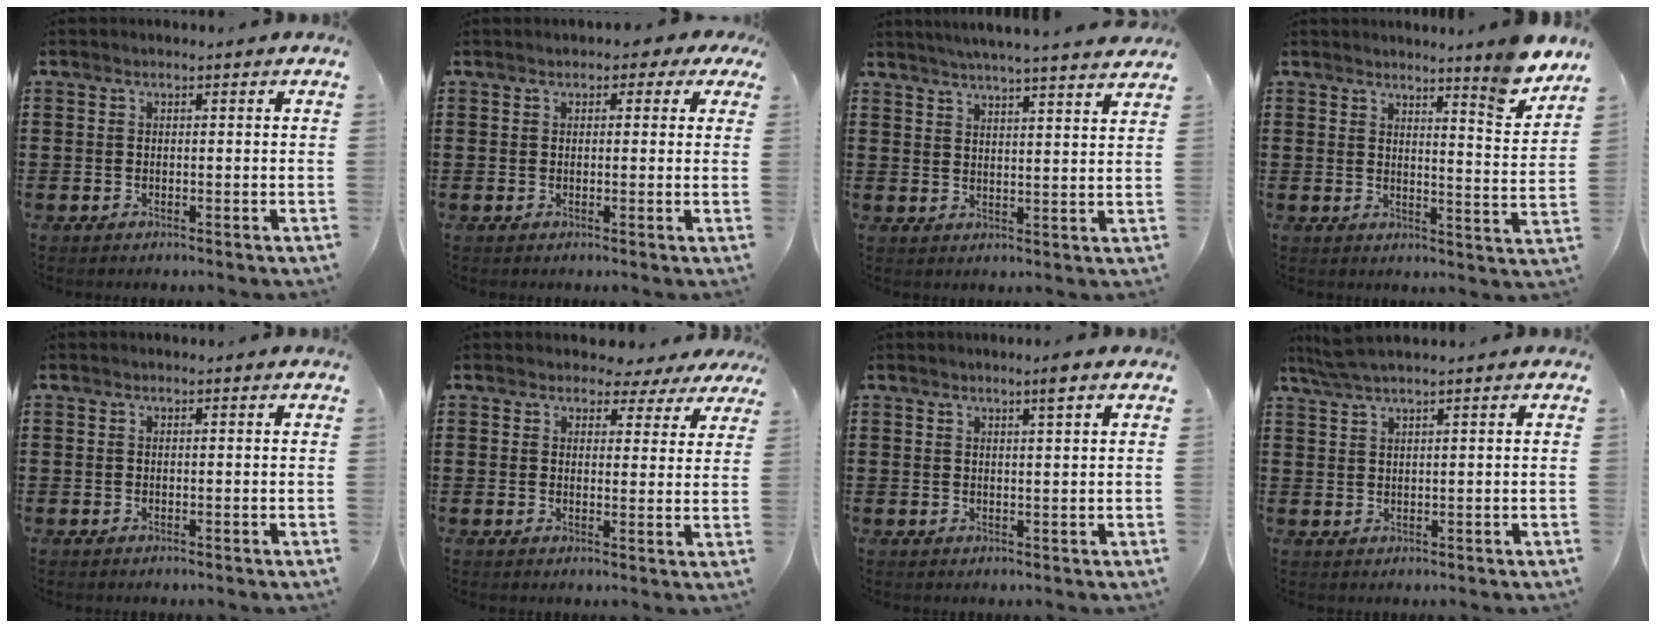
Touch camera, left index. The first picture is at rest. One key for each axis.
{"total": 1.6, "fx": 0.5, "fy": 1.2, "fz": 1.0, "tx": -0.017, "ty": 0.005, "tz": 0.004}
{"total": 4.1, "fx": 3.9, "fy": -0.7, "fz": 1.1, "tx": -0.036, "ty": -0.019, "tz": 0.066}
{"total": 6.3, "fx": 5.8, "fy": -0.6, "fz": 2.3, "tx": -0.036, "ty": -0.048, "tz": 0.096}
{"total": 0.0}
{"total": 3.2, "fx": 2.7, "fy": 1.7, "fz": 0.6, "tx": -0.018, "ty": -0.003, "tz": 0.047}
{"total": 2.4, "fx": 1.7, "fy": -0.3, "fz": 1.7, "tx": -0.025, "ty": -0.007, "tz": 0.029}
{"total": 3.0, "fx": 2.3, "fy": 0.0, "fz": 1.9, "tx": -0.042, "ty": 0.001, "tz": 0.042}